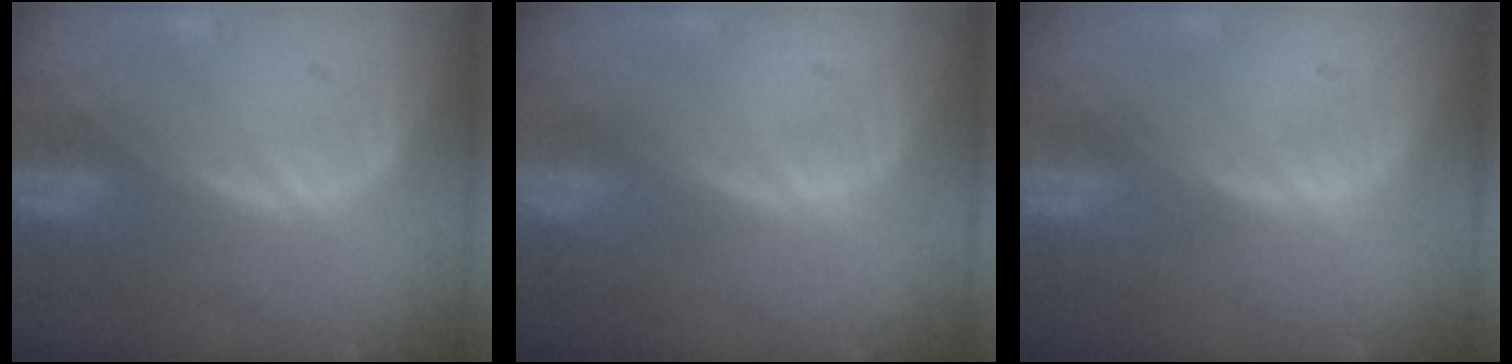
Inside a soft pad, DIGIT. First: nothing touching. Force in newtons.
{"total": 0.0}
{"total": 0.0}